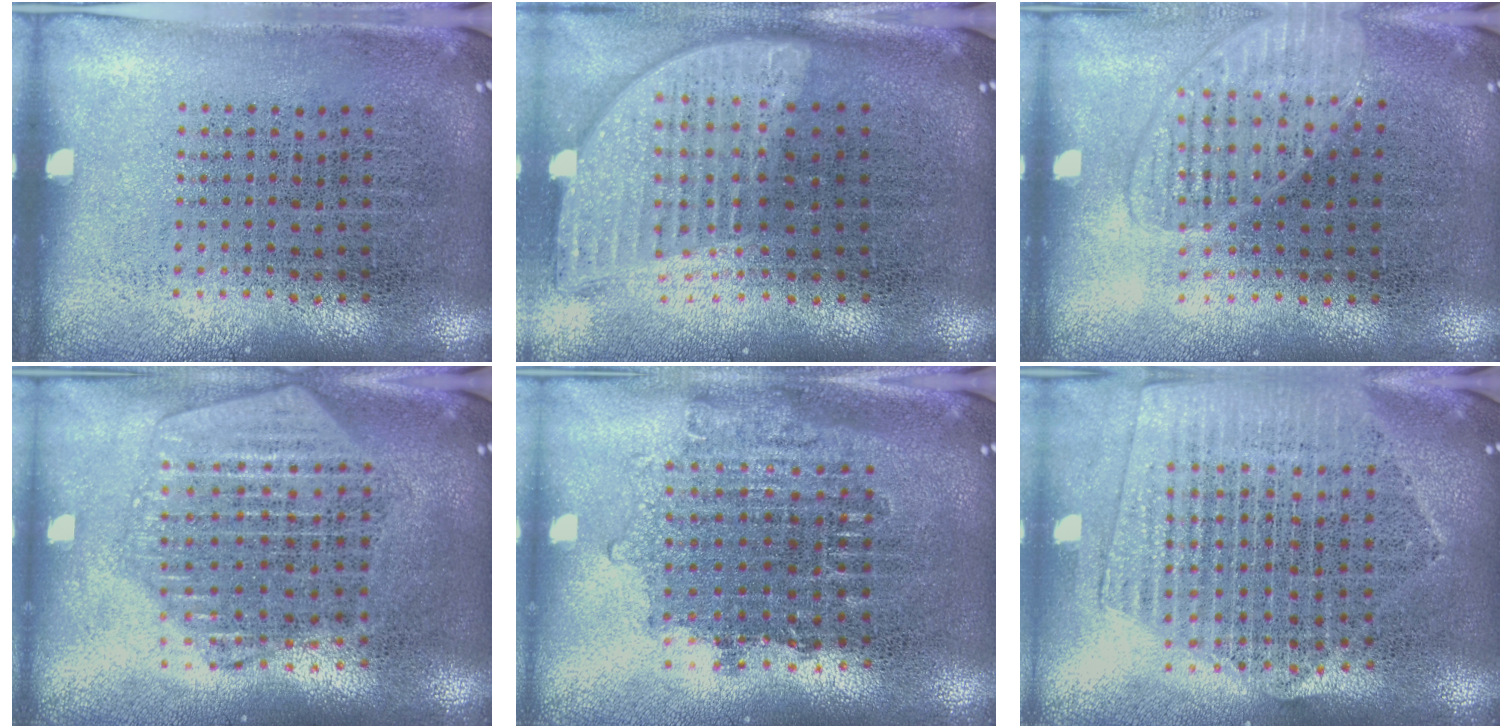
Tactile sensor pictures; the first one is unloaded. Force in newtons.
{"total": 2.0, "press": 1.6, "slide": 1.2}
{"total": 1.5, "press": 1.4, "slide": 0.4}
{"total": 2.0, "press": 1.9, "slide": 0.8}
{"total": 1.6, "press": 1.3, "slide": 0.8}
{"total": 2.0, "press": 1.8, "slide": 0.9}